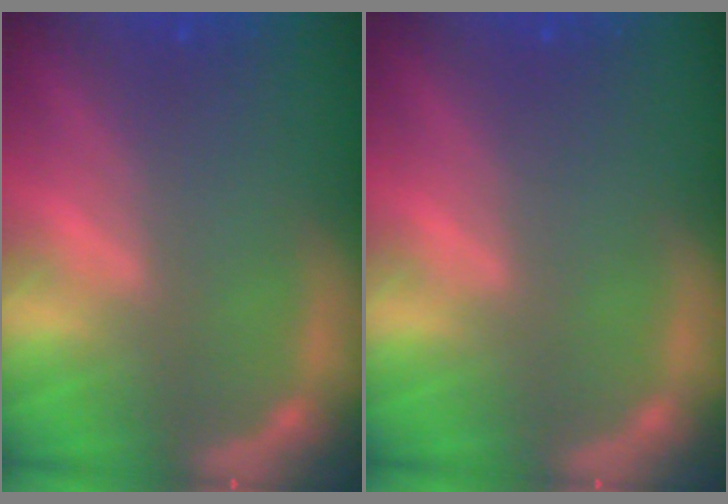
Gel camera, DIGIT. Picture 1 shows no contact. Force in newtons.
{"total": 0.0}